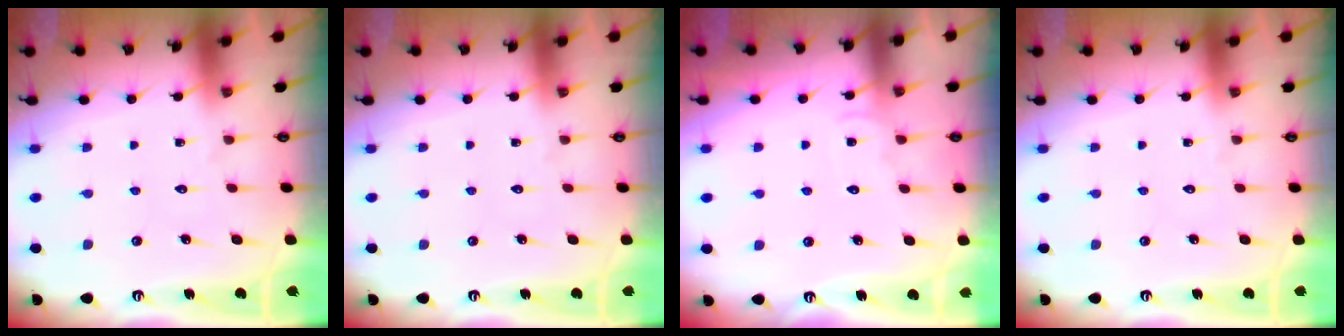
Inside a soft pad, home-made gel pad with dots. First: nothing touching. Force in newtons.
{"total": 0.0}
{"total": 5.7, "press": 5.6, "slide": 0.6}
{"total": 0.0}